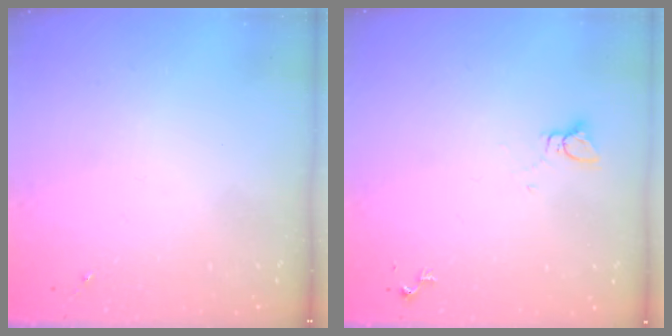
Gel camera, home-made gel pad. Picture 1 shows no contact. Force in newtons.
{"total": 2.2, "press": 2.2, "slide": 0.1}